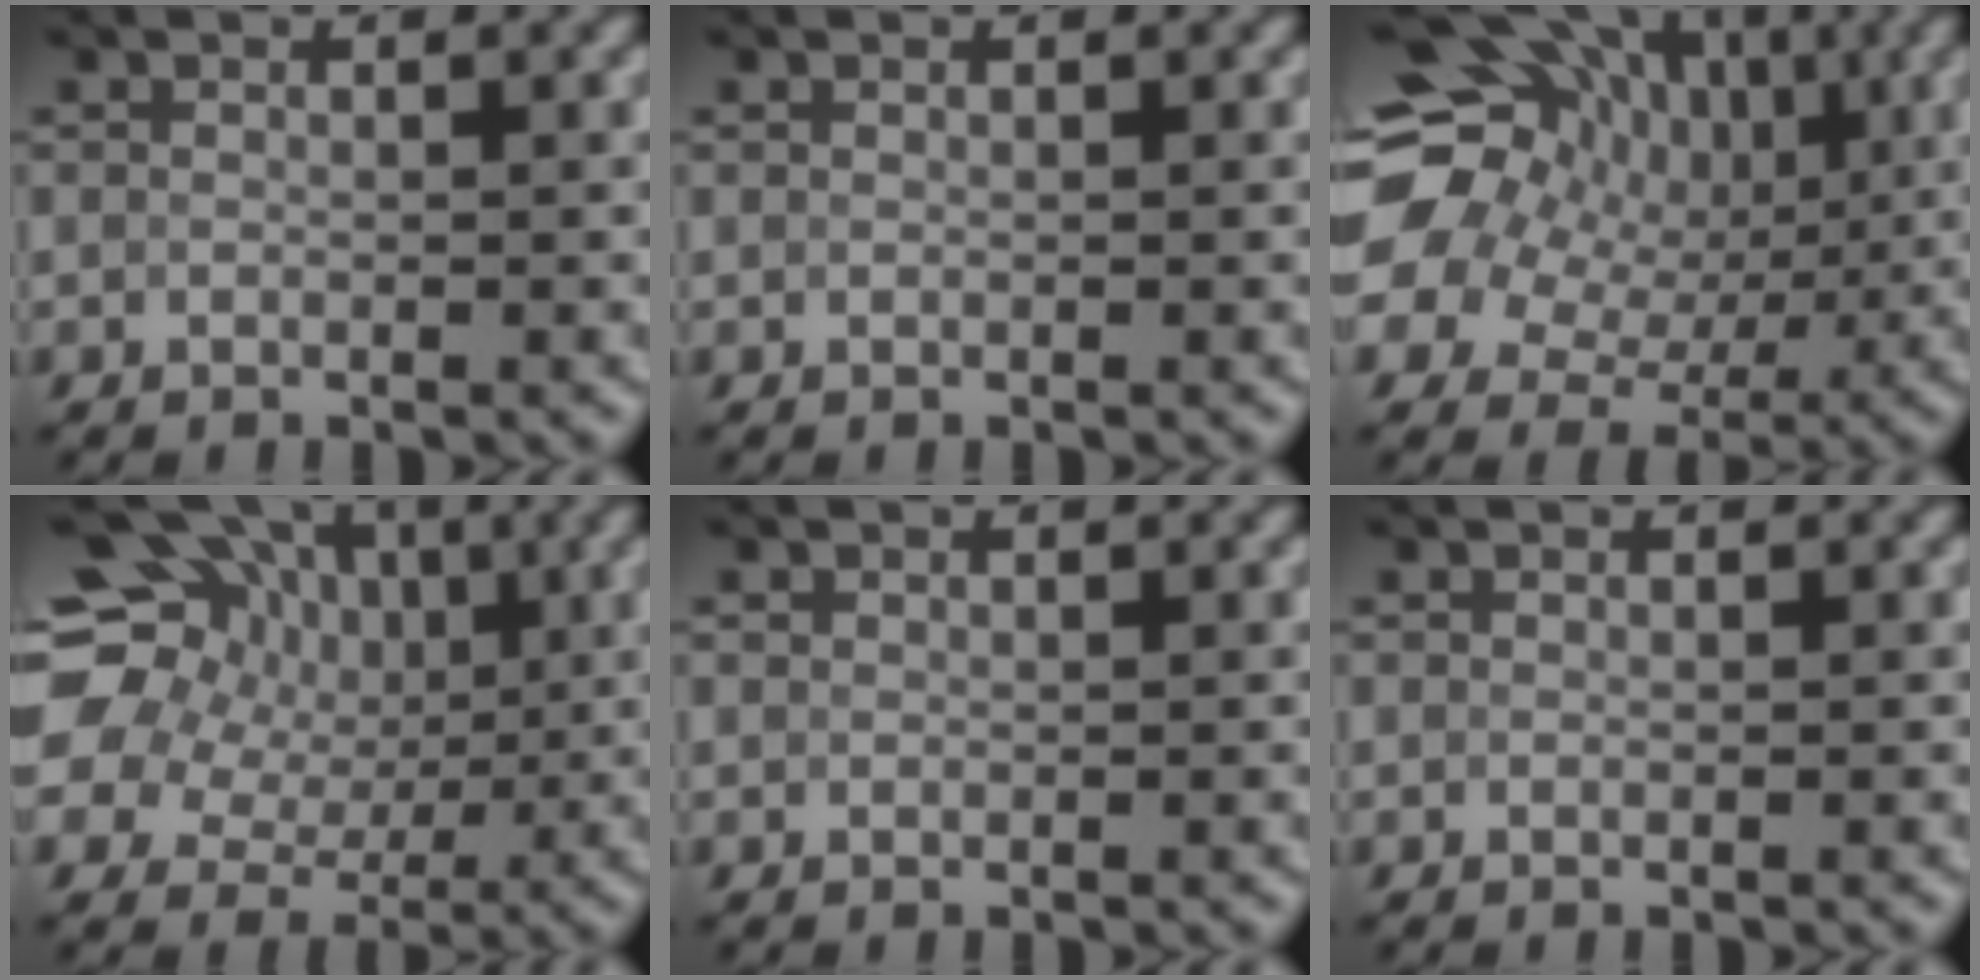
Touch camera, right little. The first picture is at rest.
{"total": 0.0}
{"total": 18.8, "force": [3.6, 15.7, 9.7], "torque": [-0.205, 0.046, 0.022]}
{"total": 17.5, "force": [4.5, 14.8, 8.2], "torque": [-0.172, 0.044, 0.045]}
{"total": 0.0}
{"total": 0.0}